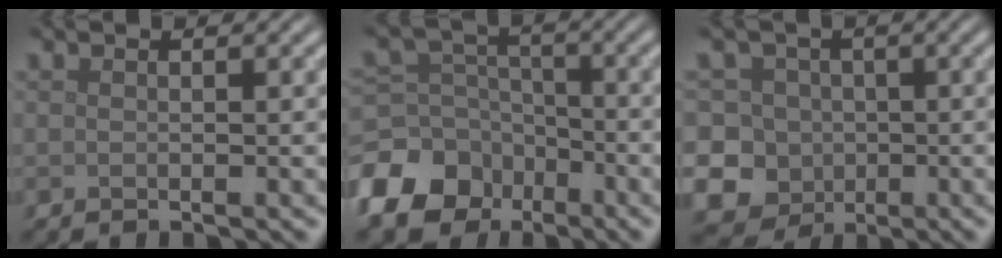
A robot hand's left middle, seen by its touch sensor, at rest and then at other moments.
{"total": 10.3, "force": [-6.0, 7.7, 3.2], "torque": [-0.089, -0.020, -0.118]}
{"total": 11.2, "force": [-2.3, 10.4, 3.5], "torque": [-0.077, 0.011, -0.071]}